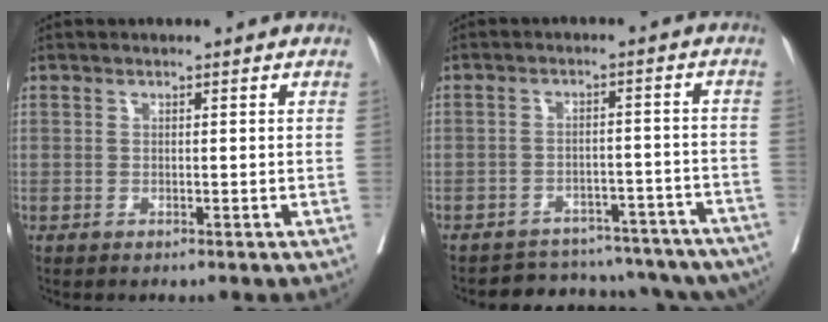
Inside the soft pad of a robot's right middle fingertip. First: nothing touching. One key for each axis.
{"total": 19.5, "fx": -17.5, "fy": 6.7, "fz": 5.4, "tx": -0.063, "ty": 0.022, "tz": -0.204}